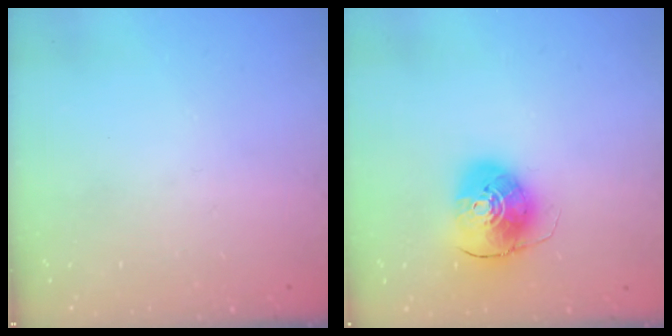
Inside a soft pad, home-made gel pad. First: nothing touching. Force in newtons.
{"total": 9.2, "press": 9.1, "slide": 1.2}